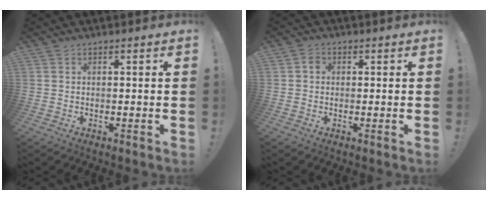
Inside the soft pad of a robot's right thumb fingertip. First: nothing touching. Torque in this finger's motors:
{"motor_torque": [-0.39, -0.04, 0.05, 0.22, 0.10]}